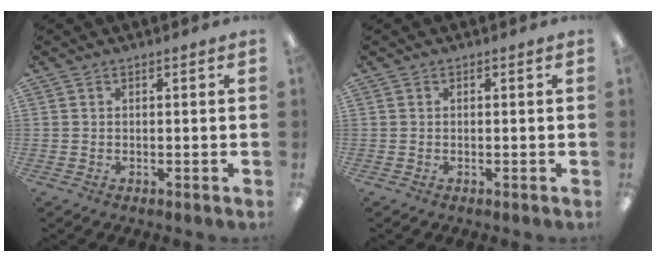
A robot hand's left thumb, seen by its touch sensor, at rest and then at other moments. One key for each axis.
{"total": 0.0}